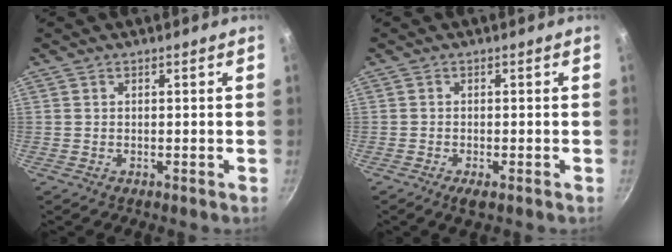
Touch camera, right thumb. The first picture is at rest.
{"total": 2.3, "force": [-1.3, 0.7, 1.8], "torque": [-0.041, -0.001, -0.024]}